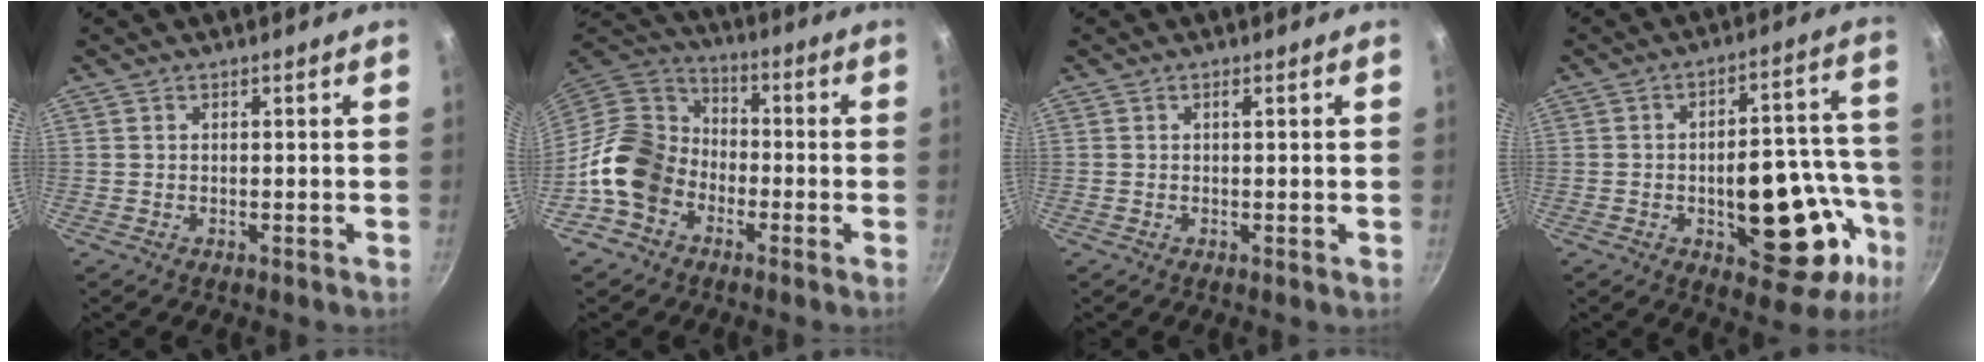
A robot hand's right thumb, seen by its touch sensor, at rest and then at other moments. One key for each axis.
{"total": 13.7, "fx": -5.1, "fy": 10.7, "fz": 6.9, "tx": -0.095, "ty": 0.050, "tz": -0.119}
{"total": 1.0, "fx": 0.2, "fy": 0.0, "fz": 0.9, "tx": -0.018, "ty": 0.000, "tz": 0.003}
{"total": 20.8, "fx": -6.4, "fy": 10.4, "fz": 16.8, "tx": -0.154, "ty": 0.043, "tz": -0.079}